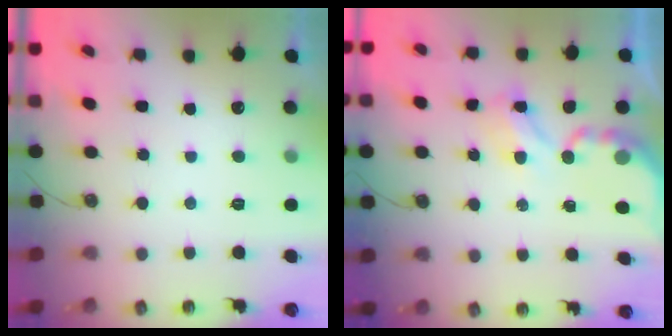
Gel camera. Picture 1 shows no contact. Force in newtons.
{"total": 3.7, "press": 3.7, "slide": 0.2}